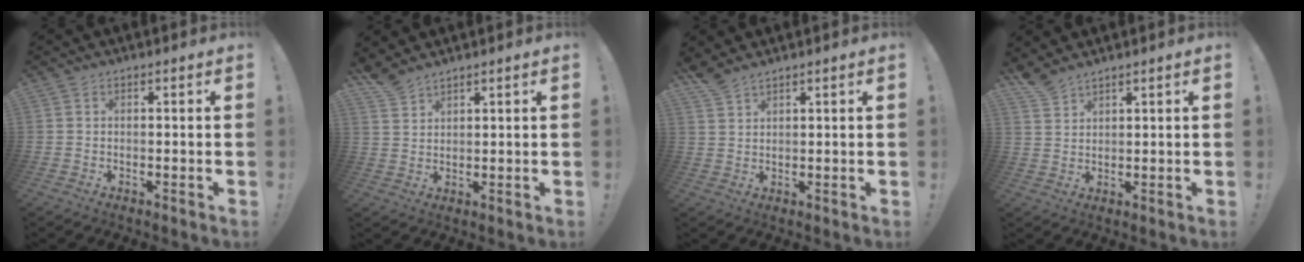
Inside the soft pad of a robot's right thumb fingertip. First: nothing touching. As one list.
[{"total": 4.2, "force": [3.8, 1.1, 1.3], "torque": [-0.020, -0.027, 0.072]}, {"total": 3.2, "force": [2.9, 0.4, 1.2], "torque": [-0.022, -0.019, 0.054]}, {"total": 4.1, "force": [3.8, 0.9, 1.4], "torque": [-0.021, -0.028, 0.071]}]